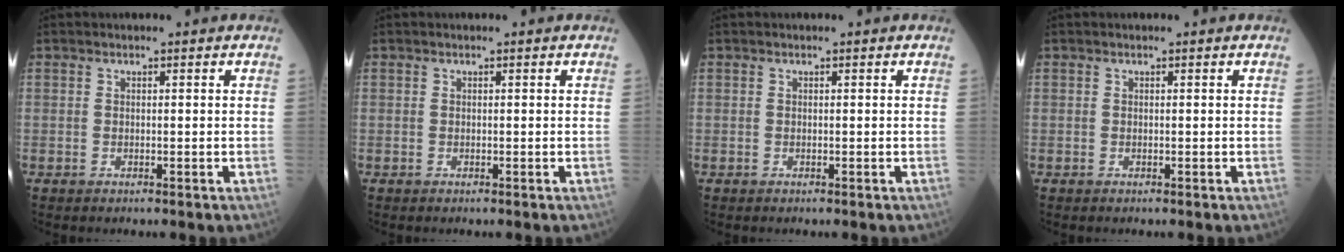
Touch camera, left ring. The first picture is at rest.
{"total": 0.0}
{"total": 0.0}
{"total": 0.0}